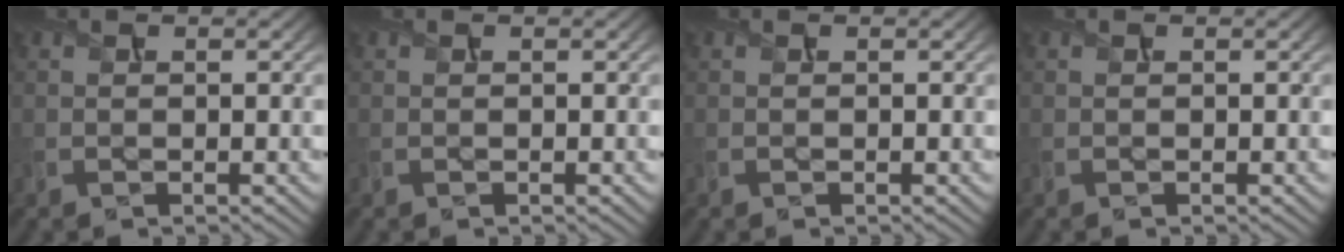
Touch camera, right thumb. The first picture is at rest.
{"total": 0.0}
{"total": 0.0}
{"total": 0.0}